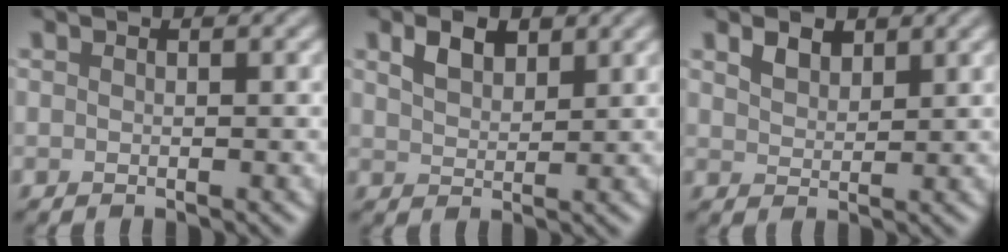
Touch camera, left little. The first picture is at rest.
{"total": 2.6, "force": [1.6, 1.4, 1.5], "torque": [-0.033, 0.003, 0.034]}
{"total": 1.9, "force": [1.4, 1.0, 0.8], "torque": [-0.020, 0.001, 0.030]}